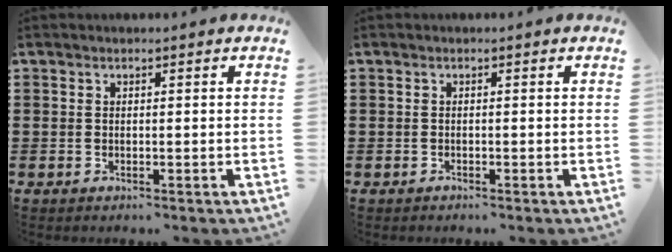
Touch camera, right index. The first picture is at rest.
{"total": 0.5, "force": [-0.4, 0.3, -0.1], "torque": [0.002, 0.005, -0.011]}